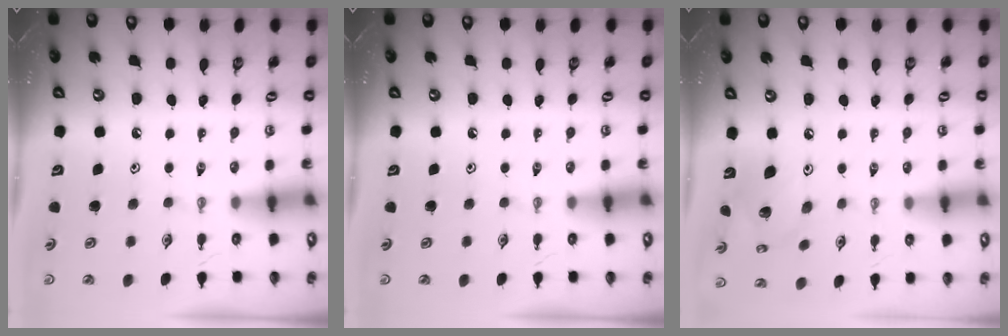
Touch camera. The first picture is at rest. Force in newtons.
{"total": 0.0}
{"total": 11.3, "press": 11.2, "slide": 1.0}